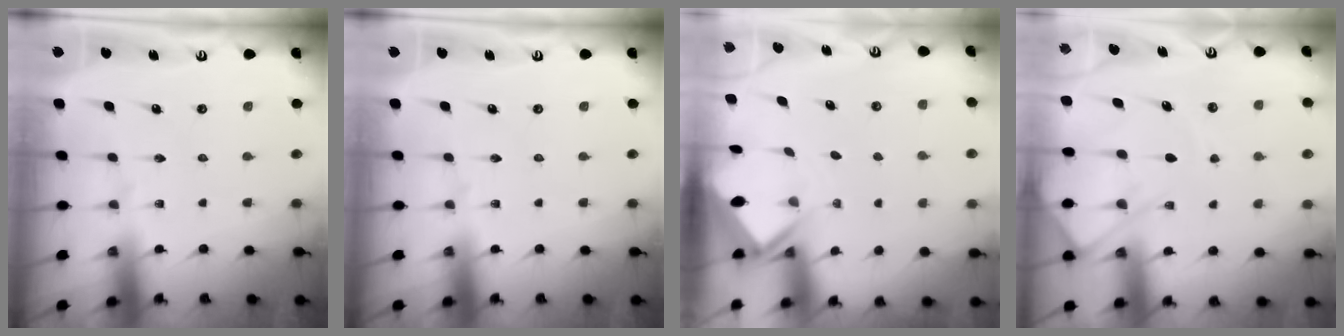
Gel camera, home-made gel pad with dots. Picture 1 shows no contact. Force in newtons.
{"total": 0.0}
{"total": 2.3, "press": 2.3, "slide": 0.1}
{"total": 9.5, "press": 9.5, "slide": 0.9}